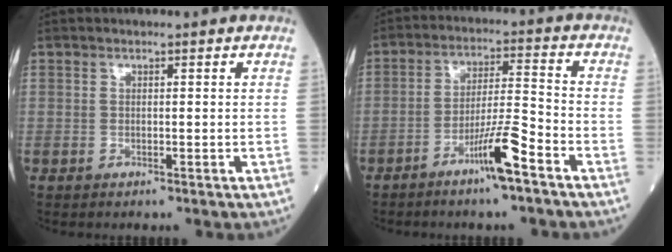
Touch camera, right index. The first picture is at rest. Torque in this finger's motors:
{"motor_torque": [2.07, -0.07, 1.05, 0.21]}